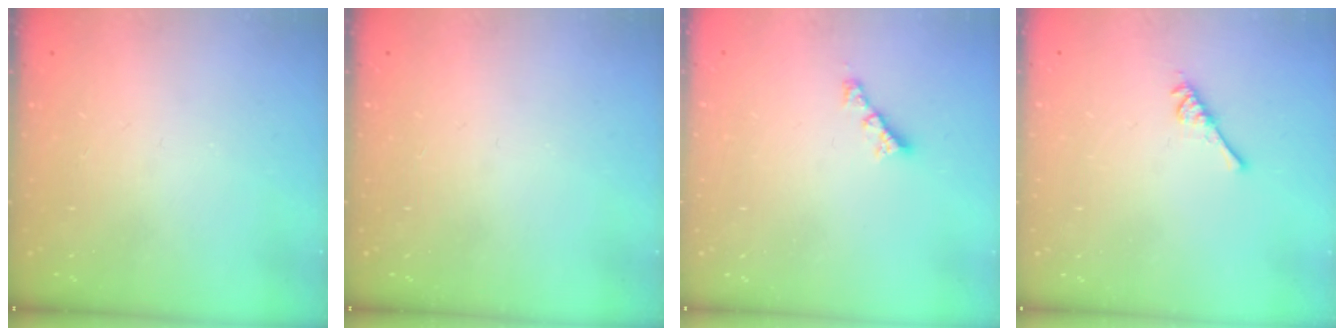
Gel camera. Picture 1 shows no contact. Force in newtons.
{"total": 0.0}
{"total": 2.6, "press": 2.6, "slide": 0.1}
{"total": 5.0, "press": 4.9, "slide": 0.8}